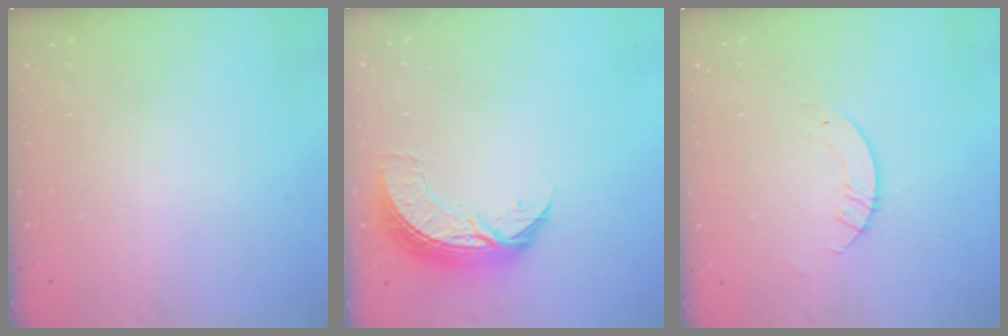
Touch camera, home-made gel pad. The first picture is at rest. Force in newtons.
{"total": 8.6, "press": 8.6, "slide": 0.6}
{"total": 2.8, "press": 2.8, "slide": 0.2}